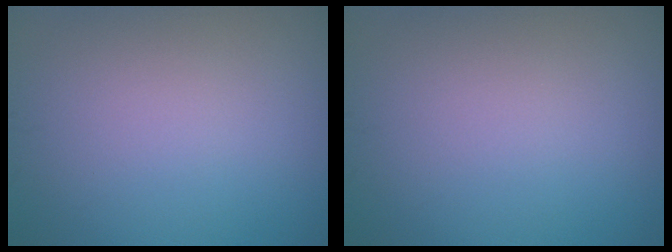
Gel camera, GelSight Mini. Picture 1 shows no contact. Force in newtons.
{"total": 0.0}